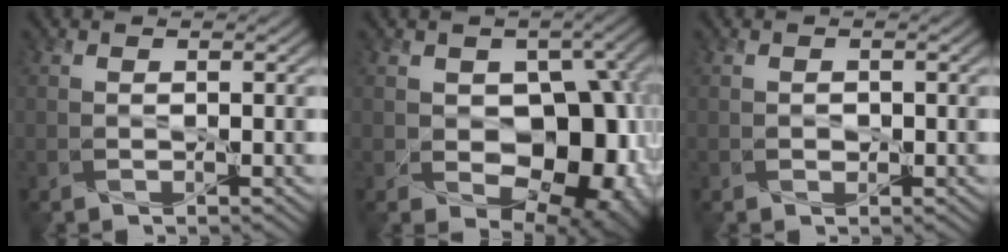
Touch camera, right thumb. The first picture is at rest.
{"total": 14.4, "force": [-1.5, 10.0, 10.2], "torque": [-0.114, -0.023, 0.000]}
{"total": 0.6, "force": [-0.2, 0.5, 0.1], "torque": [-0.003, -0.002, -0.002]}